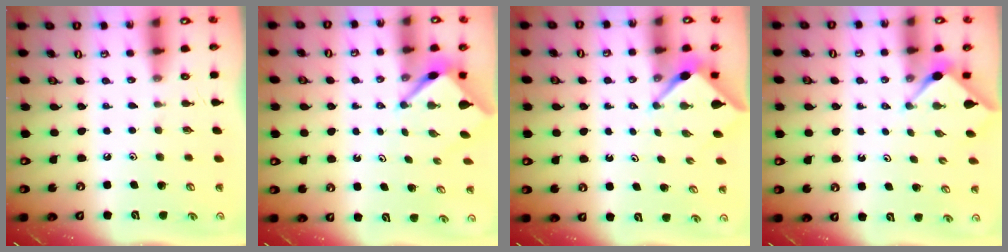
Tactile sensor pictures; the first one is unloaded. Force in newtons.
{"total": 3.1, "press": 3.1, "slide": 0.1}
{"total": 3.8, "press": 3.8, "slide": 0.3}
{"total": 2.9, "press": 2.9, "slide": 0.2}